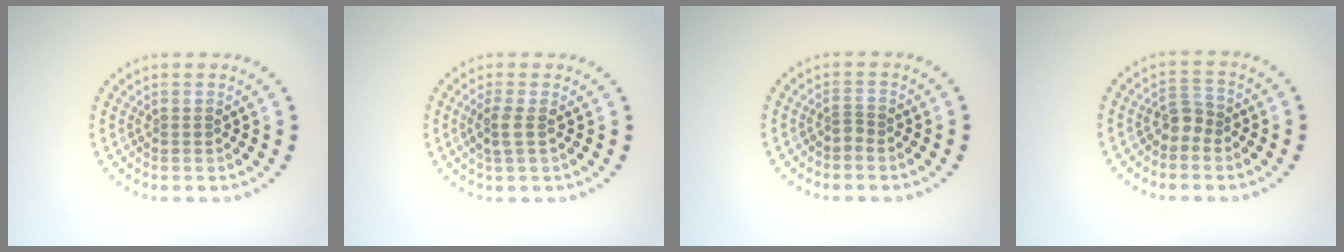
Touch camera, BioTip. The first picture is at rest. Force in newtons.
{"total": 1.6, "press": 1.4, "slide": 0.8}
{"total": 0.6, "press": 0.3, "slide": 0.5}
{"total": 1.7, "press": 1.4, "slide": 0.9}